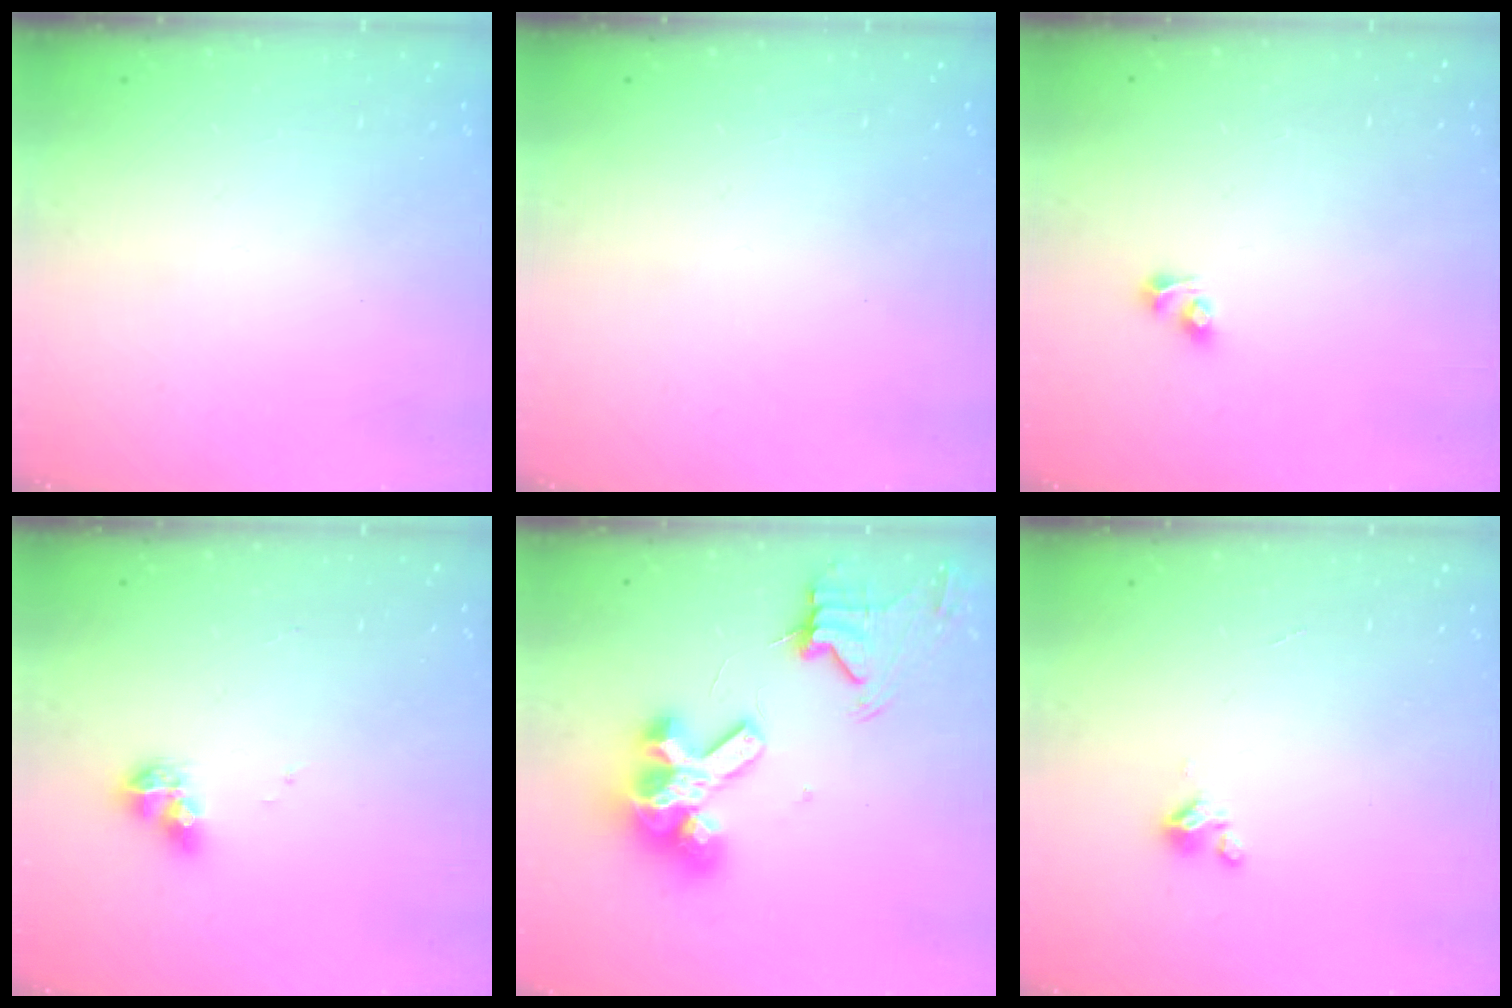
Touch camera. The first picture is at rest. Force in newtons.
{"total": 0.0}
{"total": 2.7, "press": 2.5, "slide": 1.2}
{"total": 6.4, "press": 6.4, "slide": 0.7}
{"total": 15.0, "press": 14.9, "slide": 1.8}
{"total": 0.9, "press": 0.9, "slide": 0.2}